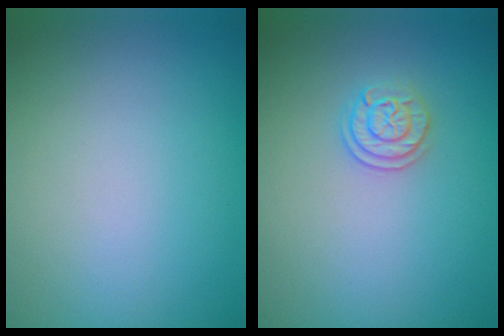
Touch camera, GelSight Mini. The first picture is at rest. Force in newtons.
{"total": 1.9, "press": 1.8, "slide": 0.5}